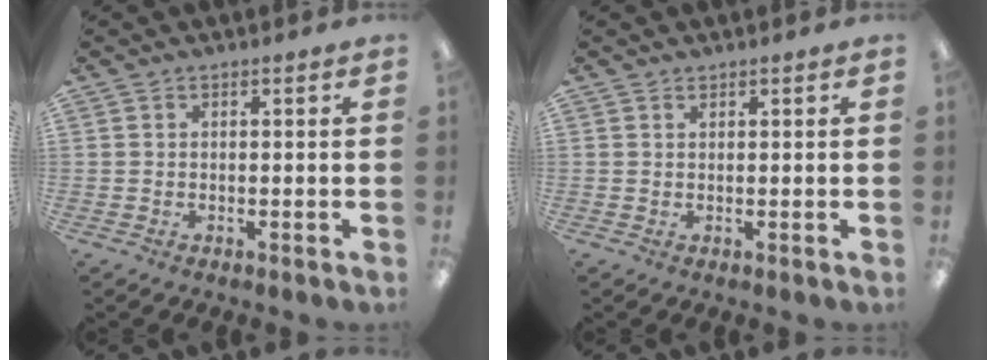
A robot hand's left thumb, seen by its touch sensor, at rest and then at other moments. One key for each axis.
{"total": 0.5, "fx": 0.4, "fy": 0.2, "fz": 0.2, "tx": -0.005, "ty": 0.001, "tz": 0.008}